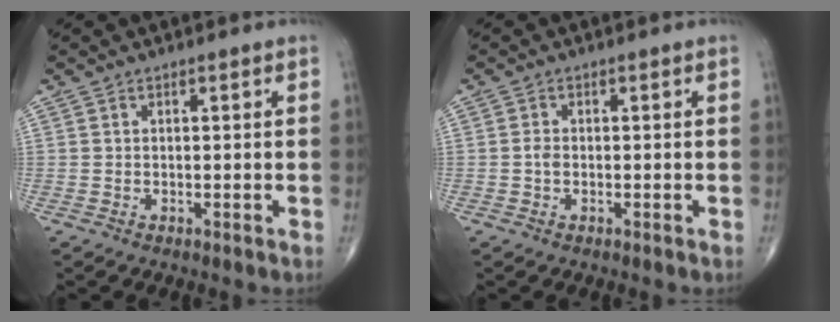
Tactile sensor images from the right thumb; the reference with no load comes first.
{"total": 1.4, "force": [-0.3, 0.9, 1.0], "torque": [-0.019, 0.001, -0.006]}